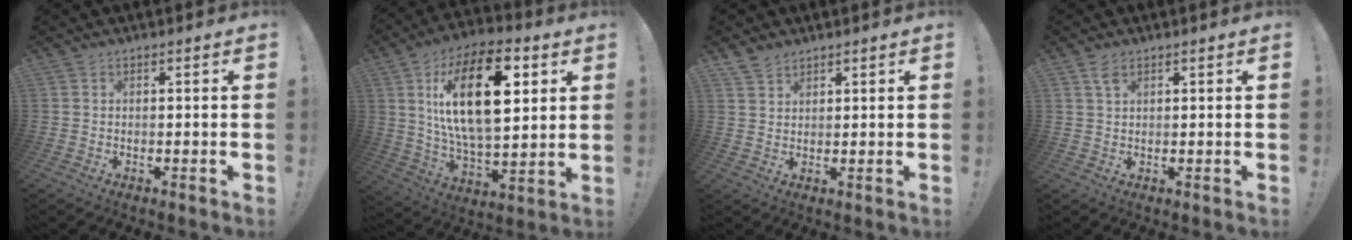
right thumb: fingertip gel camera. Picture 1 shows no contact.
{"total": 24.6, "force": [7.8, 11.6, 20.2], "torque": [-0.367, -0.017, 0.122]}
{"total": 3.3, "force": [2.8, 1.5, 0.8], "torque": [-0.020, -0.015, 0.056]}
{"total": 2.9, "force": [1.6, 1.2, 2.1], "torque": [-0.040, -0.002, 0.029]}